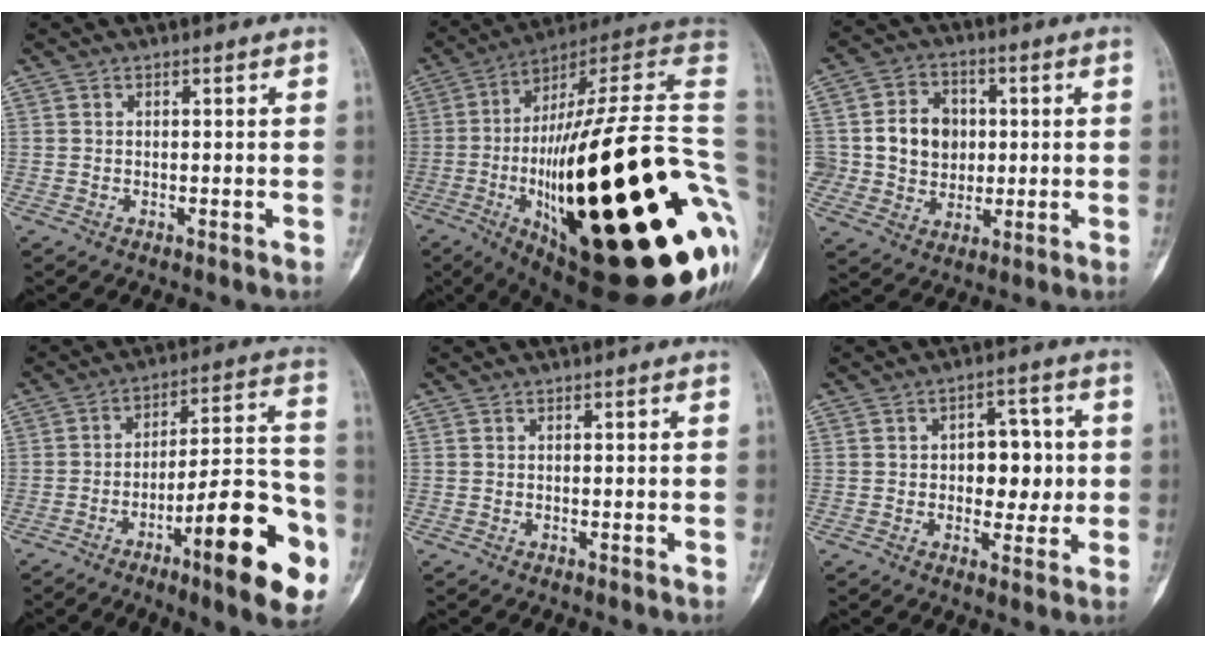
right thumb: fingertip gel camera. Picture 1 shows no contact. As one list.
[{"total": 46.6, "force": [-9.1, 12.9, 43.8], "torque": [-0.578, 0.048, -0.137]}, {"total": 11.3, "force": [1.1, 9.9, 5.3], "torque": [-0.047, 0.006, 0.024]}, {"total": 20.8, "force": [-9.0, 4.8, 18.2], "torque": [-0.239, 0.052, -0.130]}, {"total": 0.0}, {"total": 8.3, "force": [0.2, 5.4, 6.3], "torque": [-0.043, 0.010, 0.004]}]